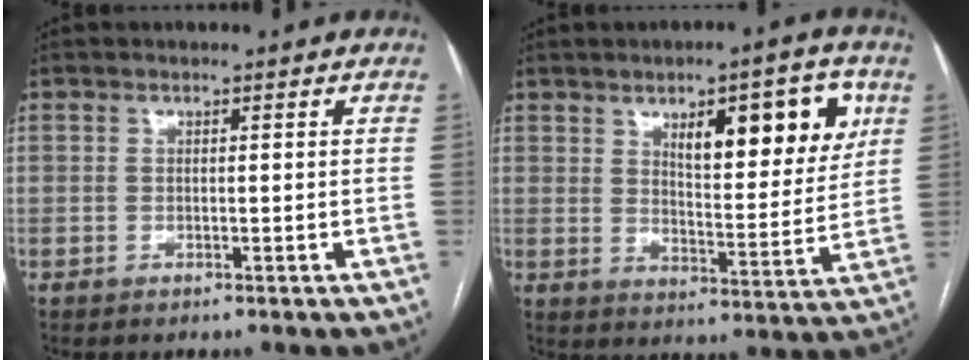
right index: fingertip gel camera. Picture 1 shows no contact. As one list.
[{"total": 13.6, "force": [5.9, 4.2, 11.5], "torque": [-0.153, 0.004, 0.090]}]